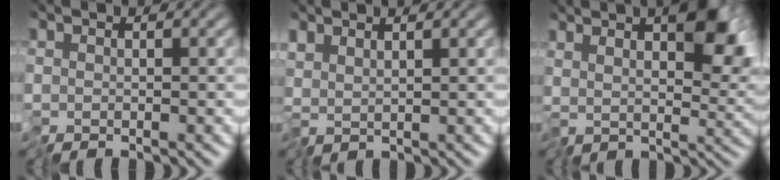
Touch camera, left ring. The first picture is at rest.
{"total": 1.4, "force": [1.4, -0.1, 0.4], "torque": [-0.014, 0.004, 0.031]}
{"total": 7.4, "force": [3.4, 2.8, 6.0], "torque": [-0.100, 0.003, 0.059]}